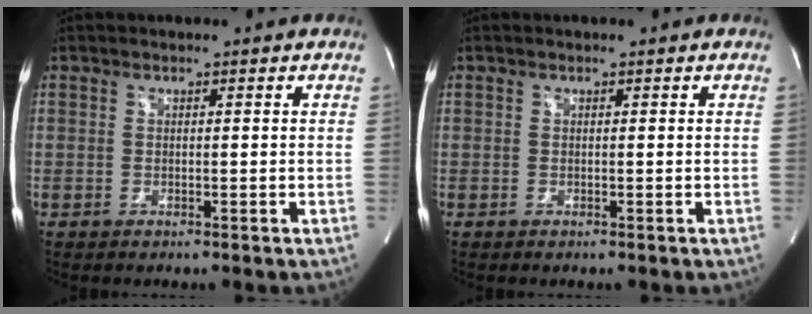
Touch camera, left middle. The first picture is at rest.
{"total": 0.0}